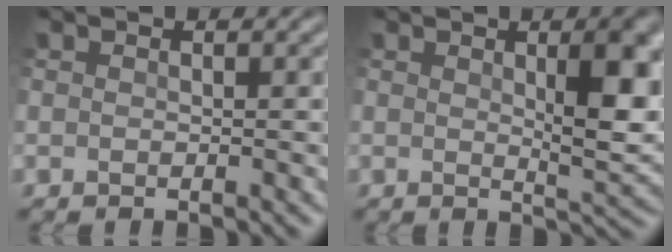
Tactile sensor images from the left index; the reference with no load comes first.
{"total": 6.7, "force": [1.6, 2.2, 6.1], "torque": [-0.087, -0.001, 0.031]}